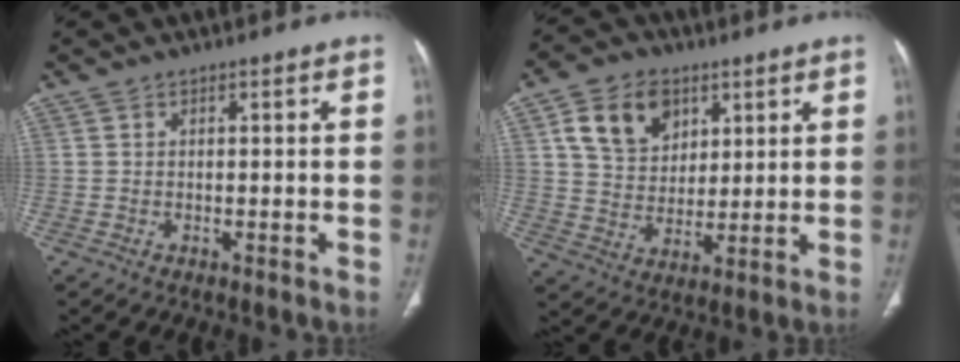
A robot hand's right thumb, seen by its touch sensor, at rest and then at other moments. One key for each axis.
{"total": 11.8, "fx": 5.2, "fy": 8.7, "fz": 6.2, "tx": -0.076, "ty": -0.015, "tz": 0.098}